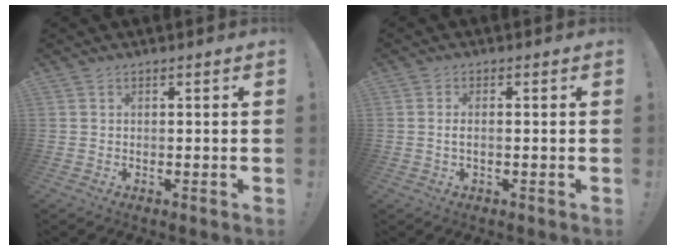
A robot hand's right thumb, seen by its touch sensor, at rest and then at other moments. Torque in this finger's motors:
{"motor_torque": [-0.09, -0.33, 0.08, 0.26, 0.07]}